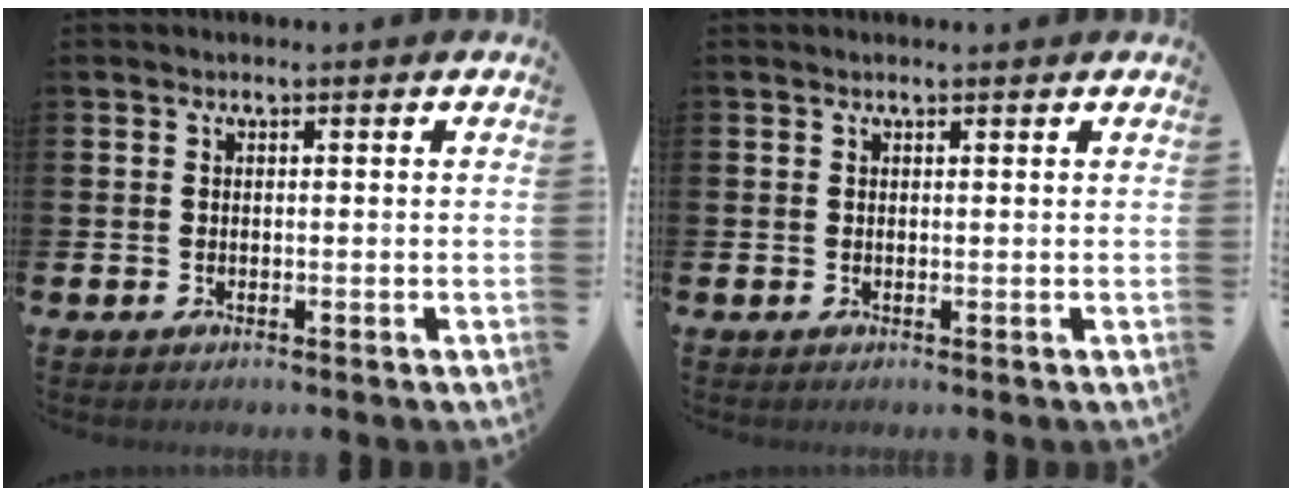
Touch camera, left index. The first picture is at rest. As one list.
[{"total": 0.5, "force": [0.5, 0.0, 0.2], "torque": [0.001, -0.002, 0.009]}]